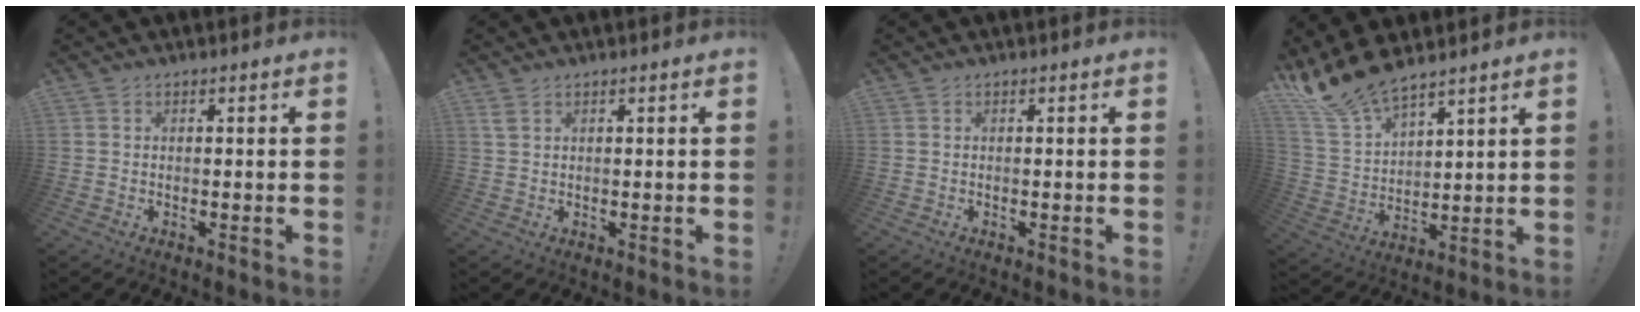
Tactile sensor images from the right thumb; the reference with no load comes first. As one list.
[{"total": 2.0, "force": [1.2, 0.8, 1.4], "torque": [-0.022, -0.003, 0.021]}, {"total": 0.0}, {"total": 13.4, "force": [11.7, 4.0, 5.2], "torque": [-0.118, -0.077, 0.219]}]